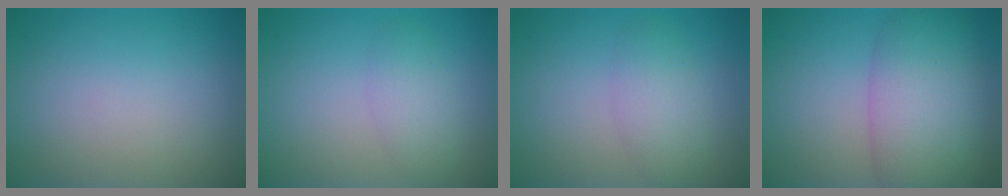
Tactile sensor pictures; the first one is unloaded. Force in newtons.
{"total": 2.0, "press": 2.0, "slide": 0.1}
{"total": 2.7, "press": 2.7, "slide": 0.0}
{"total": 7.6, "press": 7.6, "slide": 0.2}